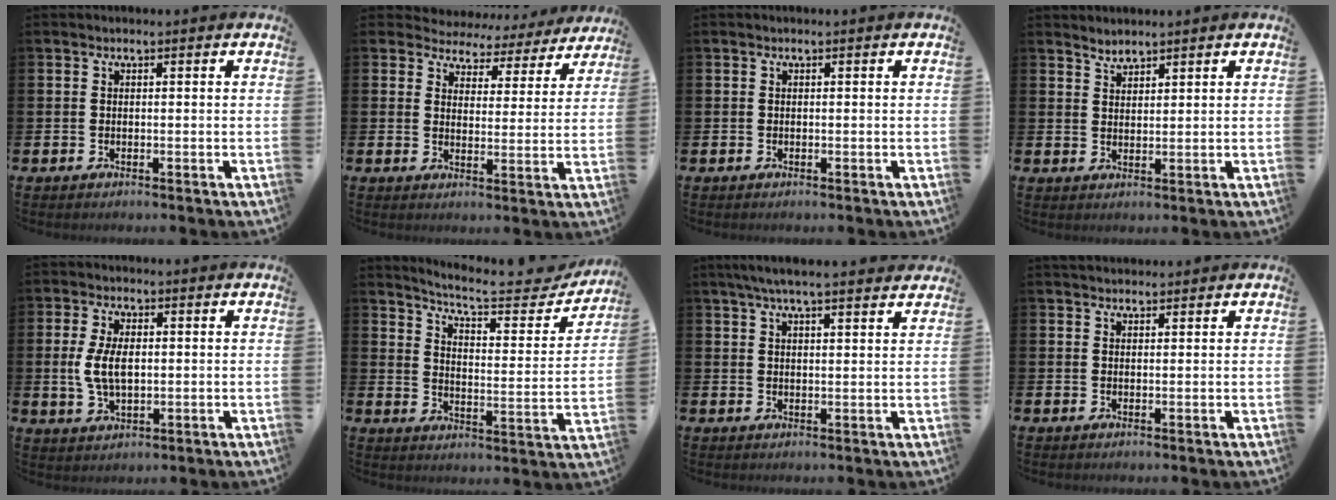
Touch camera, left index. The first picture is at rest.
{"total": 4.0, "force": [3.6, 1.7, -0.2], "torque": [-0.012, -0.035, 0.055]}
{"total": 0.0}
{"total": 2.1, "force": [2.1, 0.4, -0.2], "torque": [0.005, -0.006, 0.038]}
{"total": 5.7, "force": [0.6, 3.1, 4.7], "torque": [-0.087, 0.004, 0.005]}
{"total": 6.9, "force": [6.4, 0.9, 2.4], "torque": [-0.058, -0.055, 0.102]}
{"total": 5.1, "force": [4.6, 0.3, 2.2], "torque": [-0.048, -0.010, 0.082]}
{"total": 1.8, "force": [1.8, 0.5, 0.1], "torque": [0.010, -0.007, 0.030]}